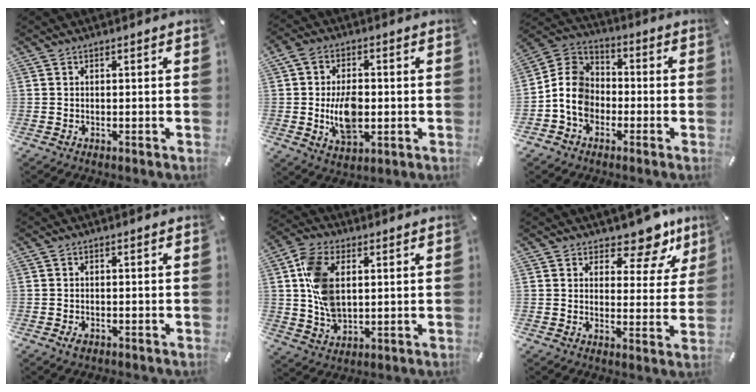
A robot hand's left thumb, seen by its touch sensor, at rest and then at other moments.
{"total": 10.8, "force": [-0.9, 6.9, 8.3], "torque": [-0.149, -0.003, -0.016]}
{"total": 9.7, "force": [-2.6, 8.2, 4.5], "torque": [-0.120, 0.025, -0.050]}
{"total": 1.4, "force": [-0.8, 0.8, 0.8], "torque": [-0.023, -0.001, -0.016]}
{"total": 11.1, "force": [2.4, 7.3, 8.1], "torque": [-0.186, -0.001, 0.043]}
{"total": 10.3, "force": [7.8, 4.7, 4.8], "torque": [-0.052, -0.061, 0.133]}